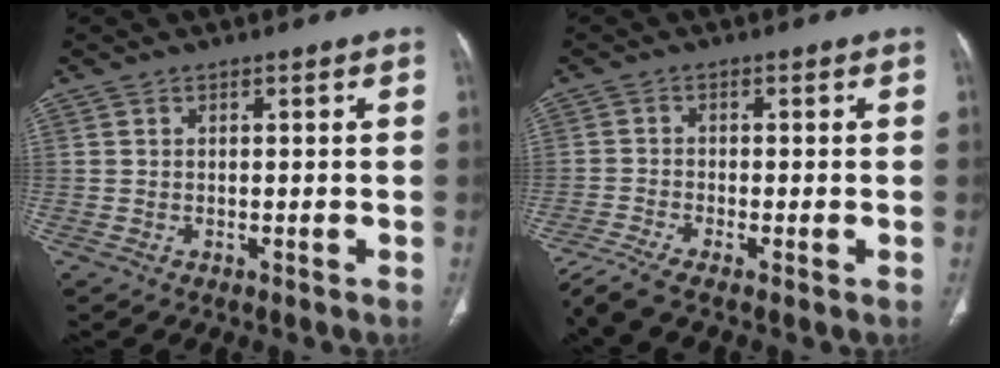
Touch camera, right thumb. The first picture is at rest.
{"total": 5.0, "force": [-3.7, -0.1, 3.4], "torque": [-0.096, 0.001, -0.078]}